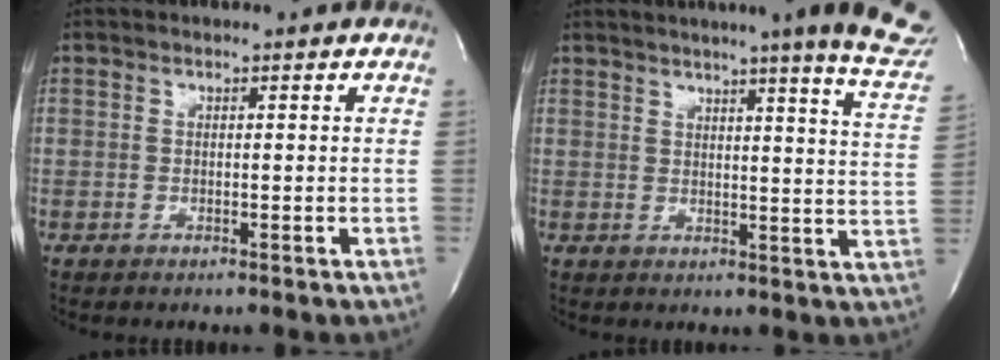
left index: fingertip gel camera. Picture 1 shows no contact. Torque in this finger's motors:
{"motor_torque": [0.03, -0.06, 0.53, 0.06]}